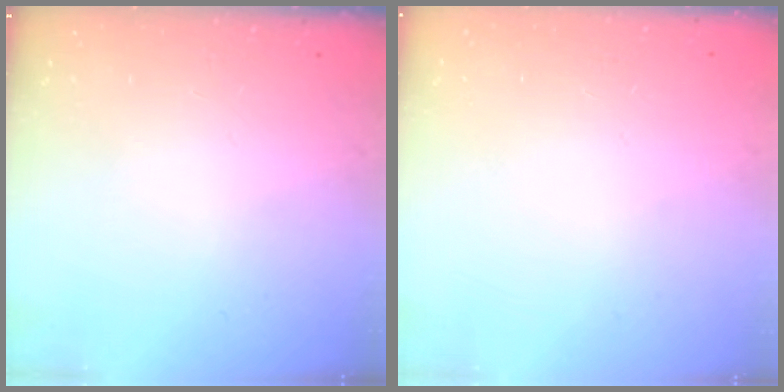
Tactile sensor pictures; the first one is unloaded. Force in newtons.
{"total": 0.0}